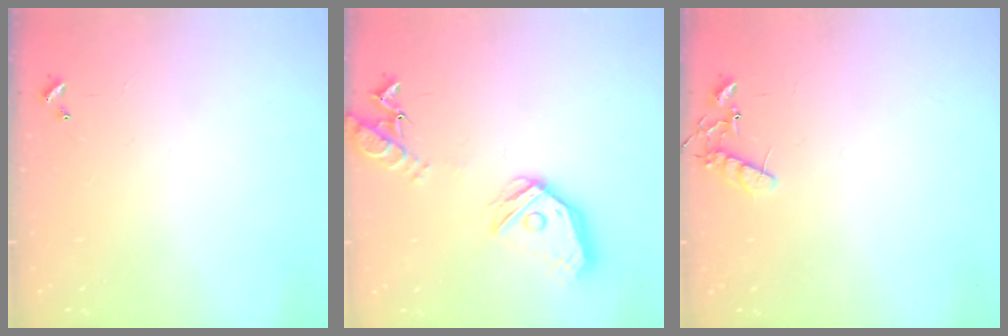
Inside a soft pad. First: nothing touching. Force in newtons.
{"total": 17.4, "press": 17.3, "slide": 2.0}
{"total": 8.1, "press": 8.1, "slide": 0.3}